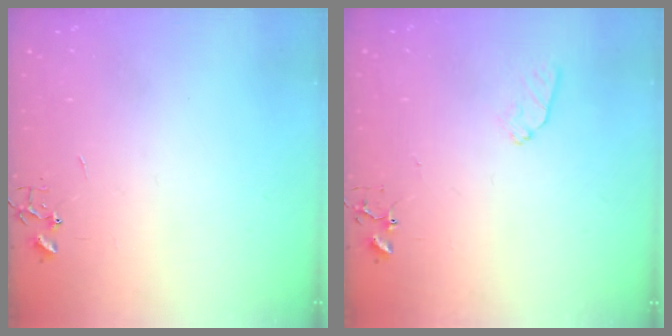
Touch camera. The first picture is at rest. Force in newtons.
{"total": 7.7, "press": 7.6, "slide": 0.9}